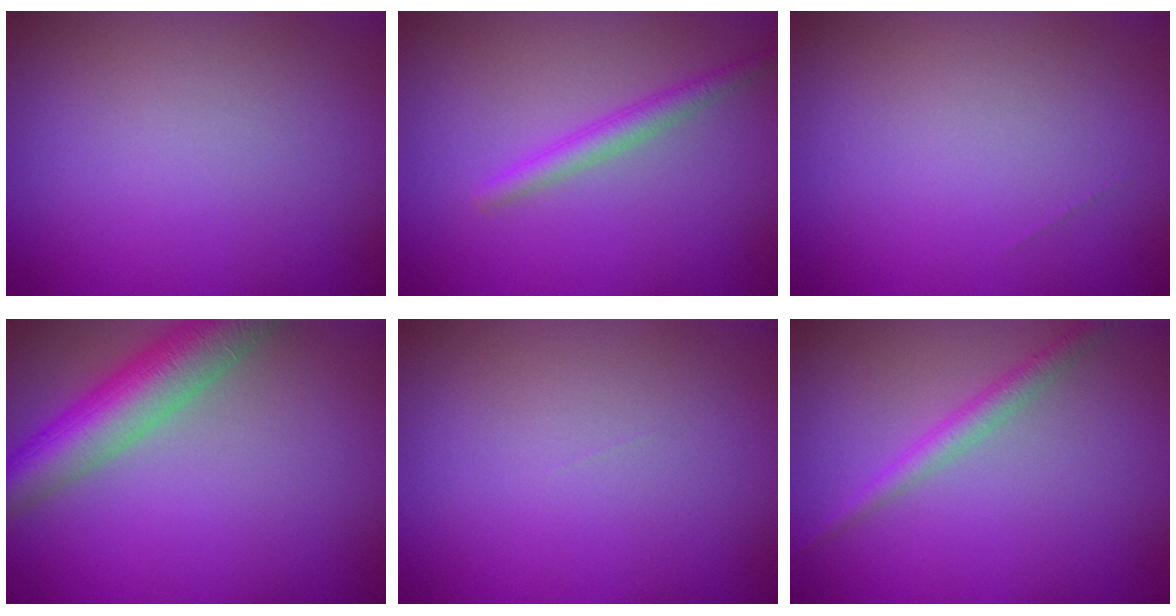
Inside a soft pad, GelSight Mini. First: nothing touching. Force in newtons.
{"total": 2.2, "press": 2.2, "slide": 0.0}
{"total": 0.0}
{"total": 7.5, "press": 7.5, "slide": 0.3}
{"total": 0.0}
{"total": 2.0, "press": 2.0, "slide": 0.1}